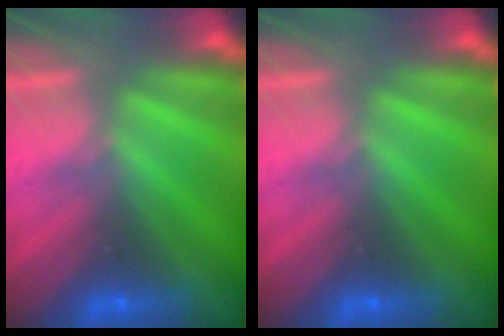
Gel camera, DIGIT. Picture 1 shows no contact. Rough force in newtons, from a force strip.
{"total": 0.0}